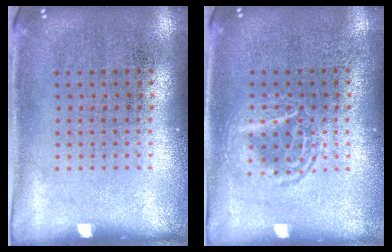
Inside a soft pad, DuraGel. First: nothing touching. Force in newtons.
{"total": 2.2, "press": 2.2, "slide": 0.3}